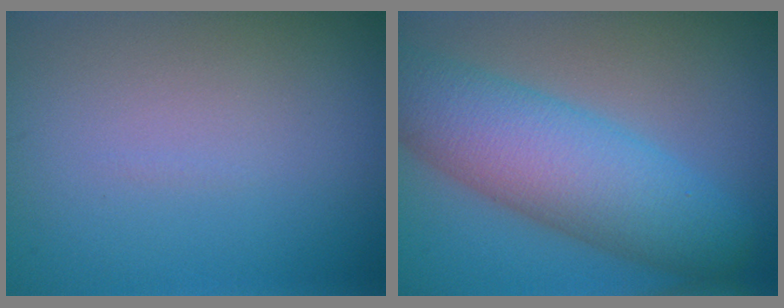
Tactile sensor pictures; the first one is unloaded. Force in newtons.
{"total": 8.7, "press": 8.7, "slide": 0.3}